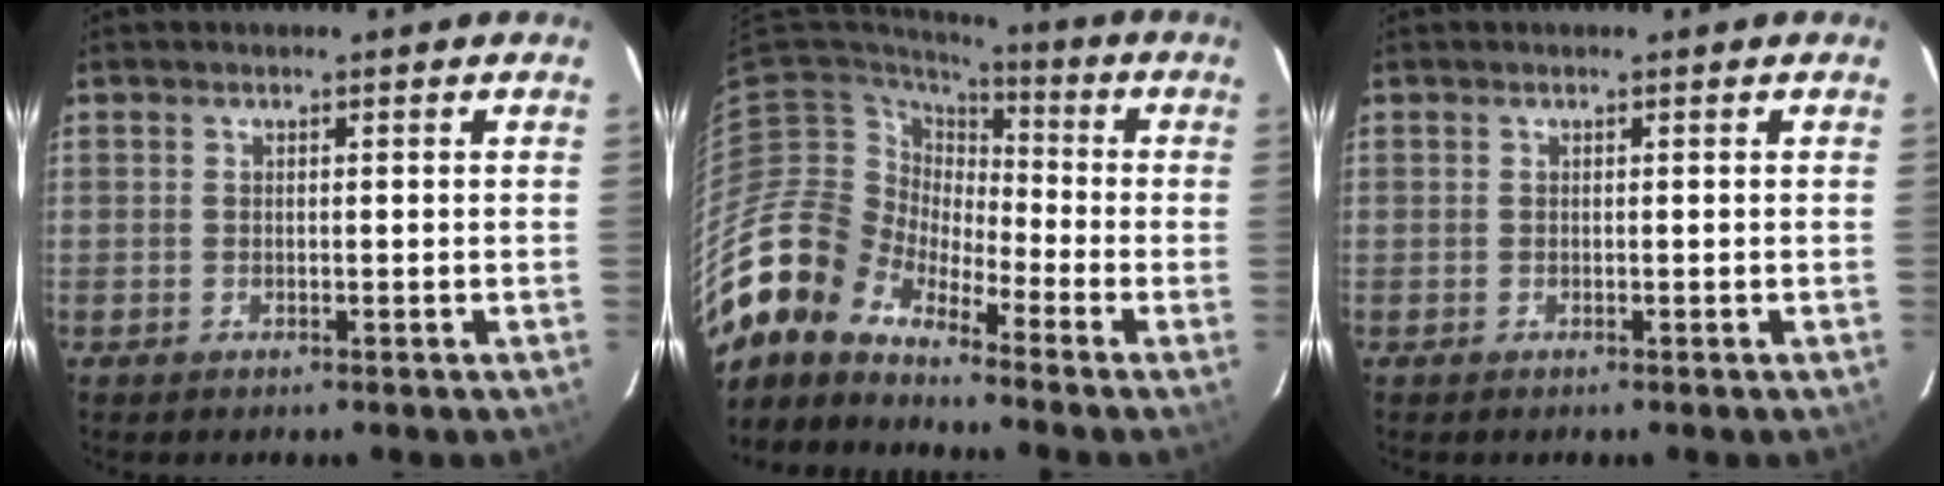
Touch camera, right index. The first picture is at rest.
{"total": 11.8, "force": [-10.3, 5.3, 2.1], "torque": [-0.045, 0.012, -0.211]}
{"total": 0.0}